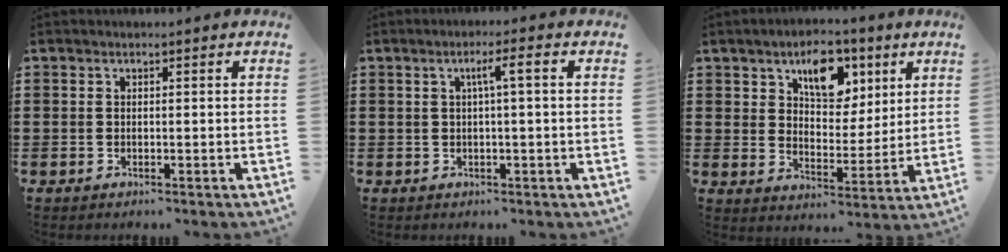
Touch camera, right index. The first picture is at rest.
{"total": 3.1, "force": [0.2, -0.1, 3.1], "torque": [-0.056, -0.001, 0.000]}
{"total": 8.8, "force": [4.8, 5.3, 5.2], "torque": [-0.084, -0.001, 0.078]}